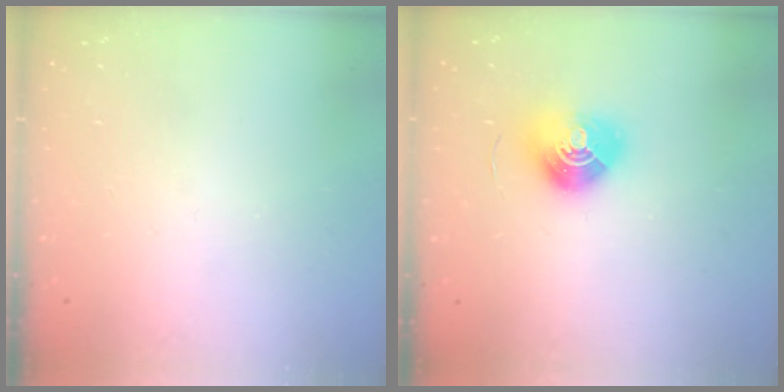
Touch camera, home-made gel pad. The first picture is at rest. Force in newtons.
{"total": 9.9, "press": 9.9, "slide": 0.9}